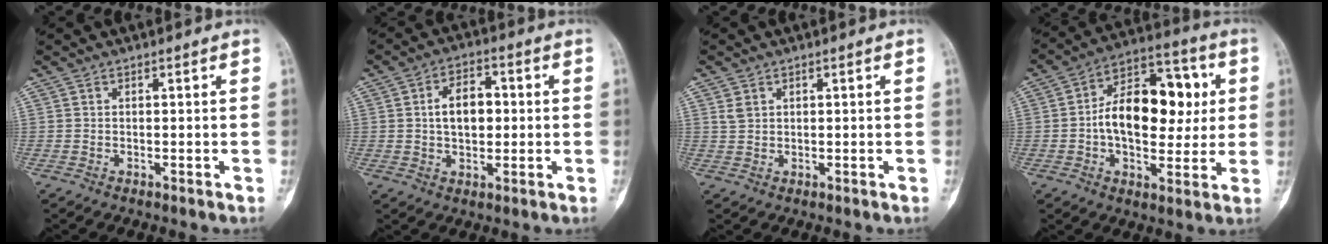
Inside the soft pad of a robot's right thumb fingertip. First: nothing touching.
{"total": 7.8, "force": [0.7, 4.9, 6.1], "torque": [-0.083, 0.012, 0.008]}
{"total": 1.9, "force": [0.8, 1.5, 0.9], "torque": [-0.012, 0.001, 0.018]}
{"total": 17.7, "force": [1.1, 10.6, 14.2], "torque": [-0.184, 0.027, 0.009]}